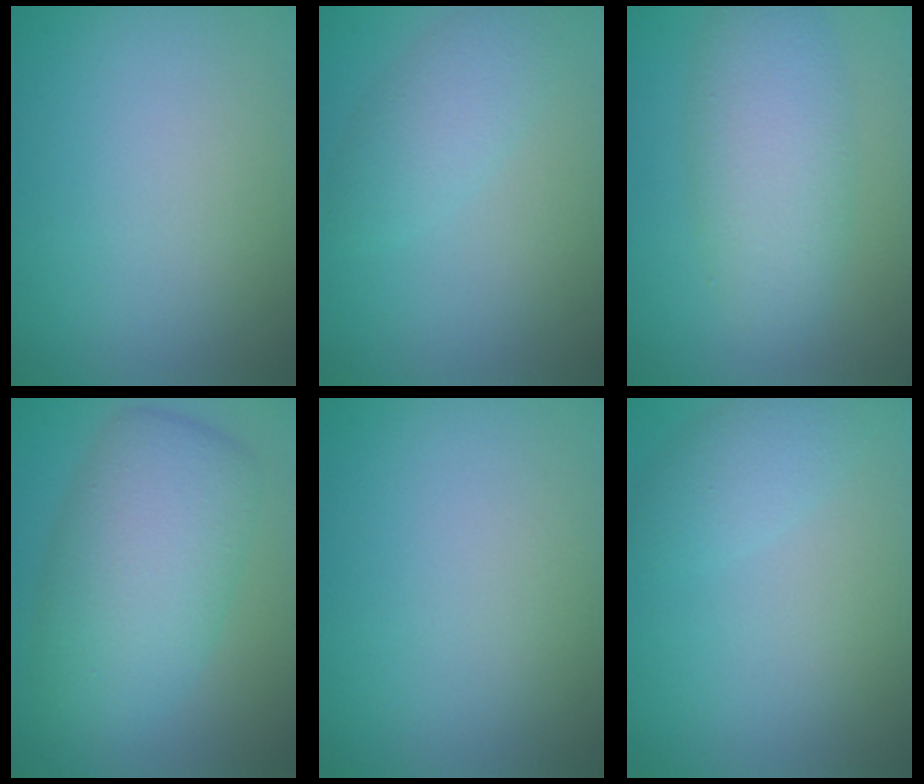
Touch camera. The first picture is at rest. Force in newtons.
{"total": 2.8, "press": 2.8, "slide": 0.1}
{"total": 5.1, "press": 5.1, "slide": 0.1}
{"total": 7.4, "press": 7.4, "slide": 0.3}
{"total": 0.0}
{"total": 2.3, "press": 2.3, "slide": 0.1}